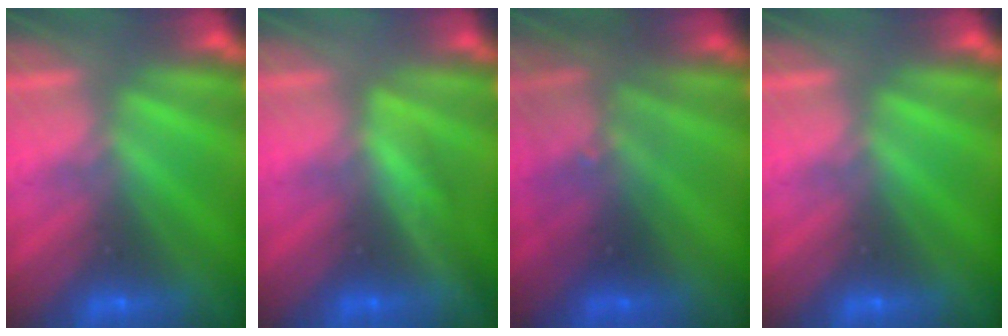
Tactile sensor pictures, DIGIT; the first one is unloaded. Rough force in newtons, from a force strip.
{"total": 3.3}
{"total": 3.0}
{"total": 0.0}